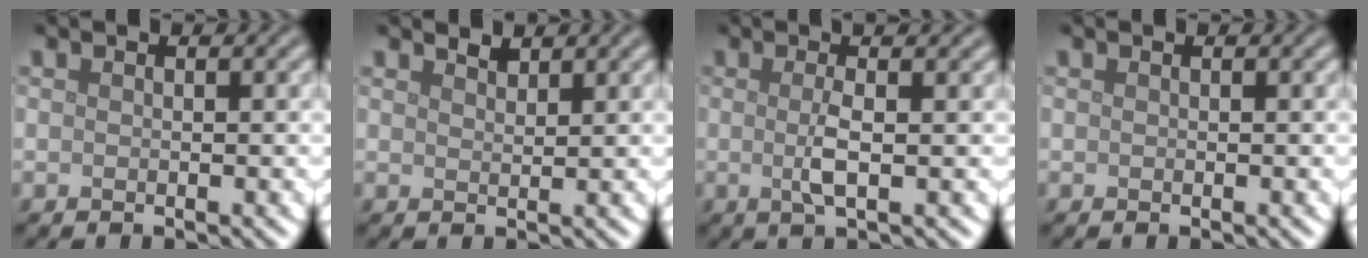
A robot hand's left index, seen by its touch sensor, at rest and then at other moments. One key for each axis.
{"total": 1.0, "fx": 1.0, "fy": 0.2, "fz": 0.2, "tx": -0.006, "ty": -0.001, "tz": 0.018}
{"total": 2.9, "fx": 0.2, "fy": 0.7, "fz": 2.8, "tx": -0.050, "ty": 0.003, "tz": 0.000}
{"total": 0.0}